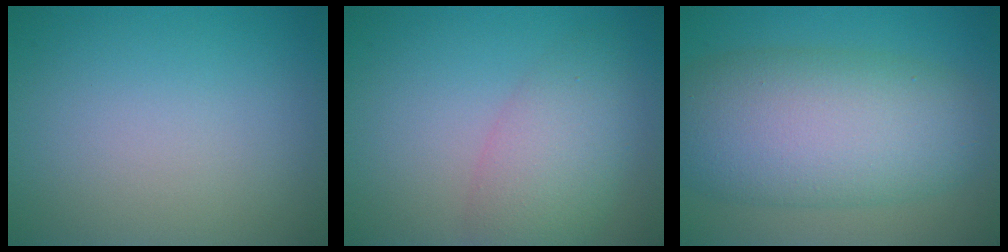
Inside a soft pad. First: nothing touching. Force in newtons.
{"total": 3.3, "press": 3.3, "slide": 0.4}
{"total": 10.9, "press": 10.9, "slide": 0.1}